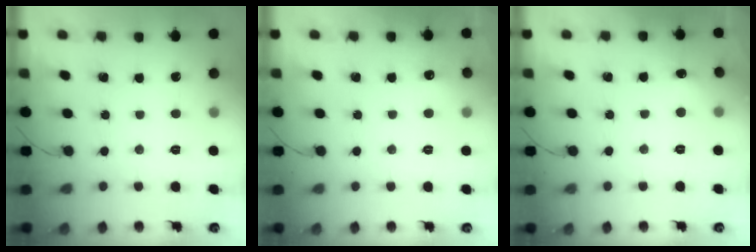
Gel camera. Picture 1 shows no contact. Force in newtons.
{"total": 3.8, "press": 3.7, "slide": 1.0}
{"total": 5.4, "press": 5.3, "slide": 1.3}